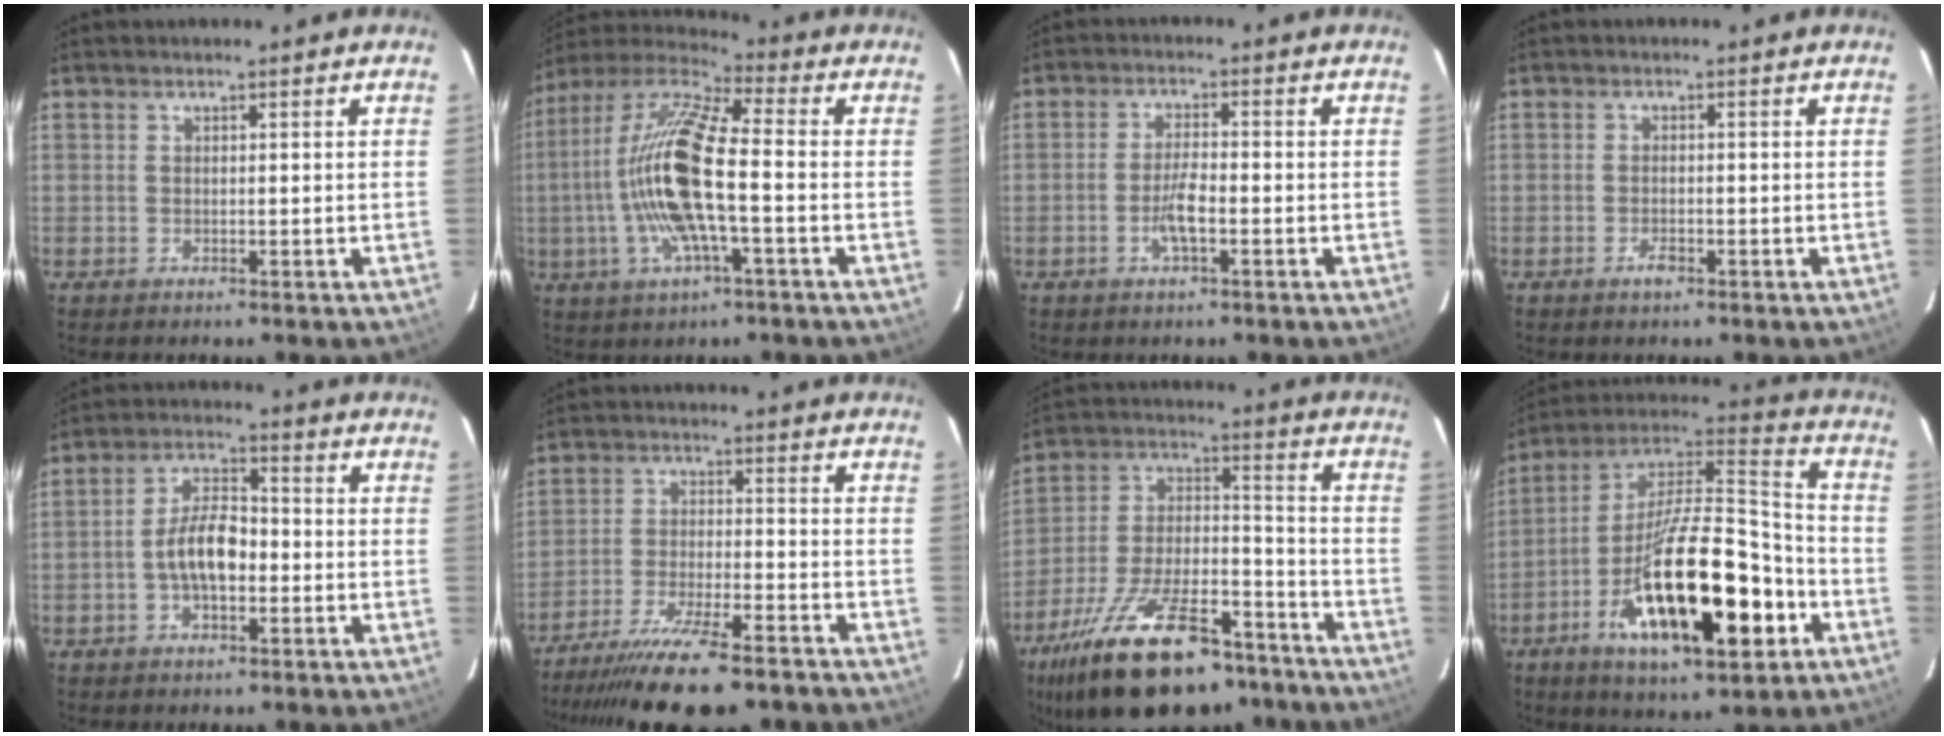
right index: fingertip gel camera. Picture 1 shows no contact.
{"total": 17.6, "force": [-2.3, 3.8, 17.0], "torque": [-0.326, -0.001, -0.050]}
{"total": 4.6, "force": [-1.8, 1.0, 4.1], "torque": [-0.081, 0.000, -0.034]}
{"total": 2.0, "force": [-1.1, 0.8, 1.4], "torque": [-0.027, -0.001, -0.021]}
{"total": 7.8, "force": [-1.9, 3.7, 6.6], "torque": [-0.128, 0.013, -0.031]}
{"total": 18.5, "force": [-15.4, 3.5, 9.7], "torque": [-0.197, -0.037, -0.247]}
{"total": 27.5, "force": [-19.3, 11.0, 16.2], "torque": [-0.304, -0.008, -0.293]}
{"total": 26.1, "force": [-10.1, 8.7, 22.4], "torque": [-0.387, -0.017, -0.168]}